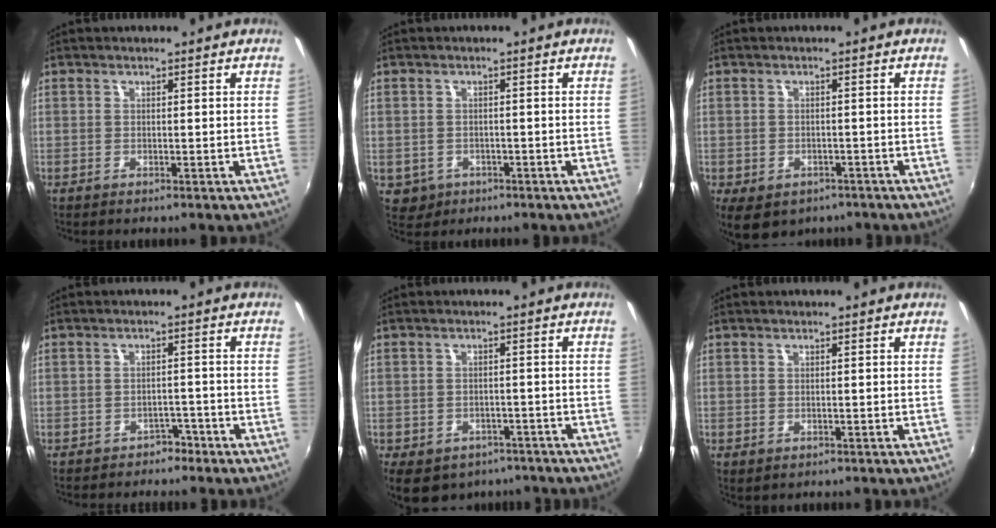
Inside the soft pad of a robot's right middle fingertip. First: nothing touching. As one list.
[{"total": 3.9, "force": [-1.2, 3.5, 1.2], "torque": [-0.032, -0.002, -0.010]}, {"total": 8.4, "force": [-4.8, 5.3, 4.3], "torque": [-0.090, -0.026, -0.058]}, {"total": 3.2, "force": [-2.6, 1.8, 0.5], "torque": [-0.012, 0.007, -0.034]}, {"total": 12.7, "force": [-8.5, 7.7, 5.6], "torque": [-0.124, -0.015, -0.107]}, {"total": 1.0, "force": [-0.4, 0.8, 0.6], "torque": [-0.012, -0.002, -0.004]}]